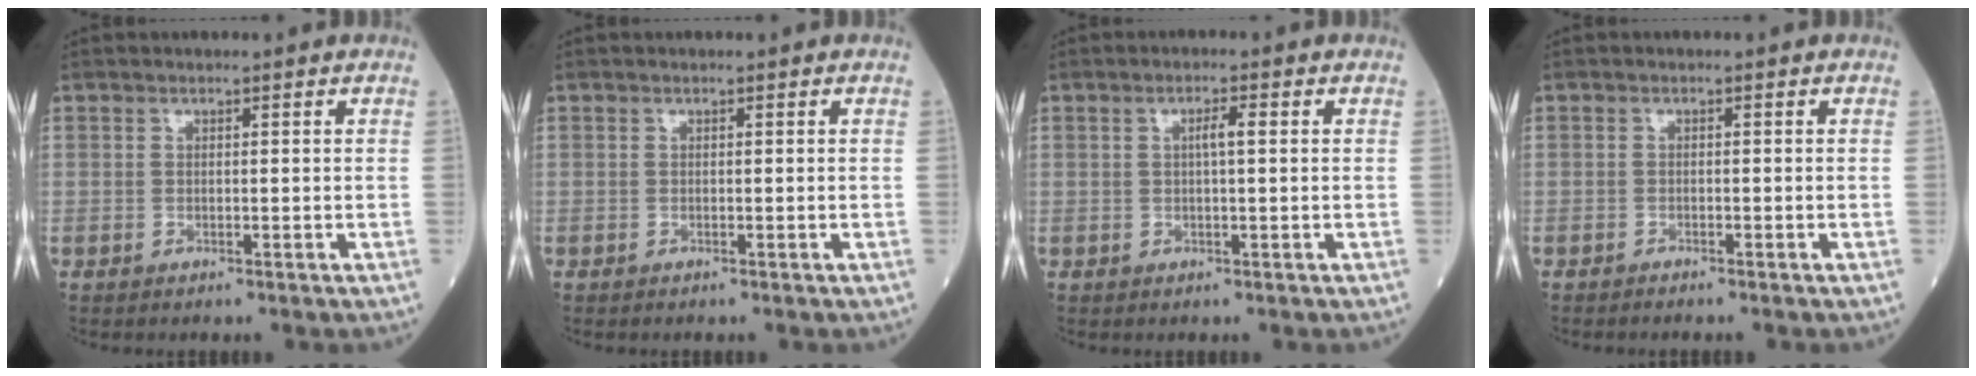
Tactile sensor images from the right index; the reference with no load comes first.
{"total": 0.0}
{"total": 2.1, "force": [0.4, 0.2, 2.1], "torque": [-0.036, 0.004, 0.005]}
{"total": 1.1, "force": [-1.1, -0.1, 0.4], "torque": [-0.011, -0.002, -0.014]}